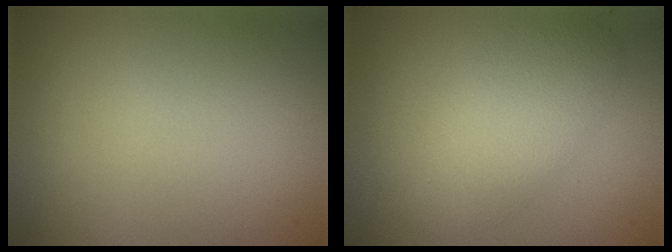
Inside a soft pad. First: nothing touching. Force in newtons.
{"total": 5.0, "press": 5.0, "slide": 0.1}